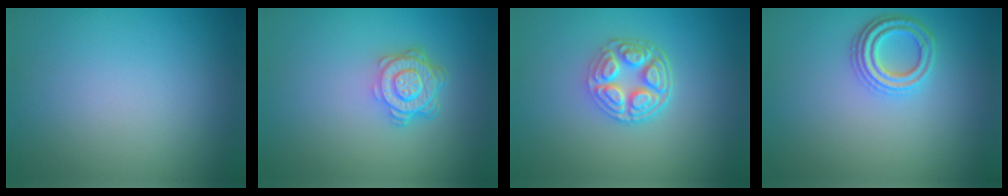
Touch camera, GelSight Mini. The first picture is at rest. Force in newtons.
{"total": 4.3, "press": 3.2, "slide": 2.9}
{"total": 4.7, "press": 3.7, "slide": 2.8}
{"total": 3.0, "press": 2.7, "slide": 1.1}